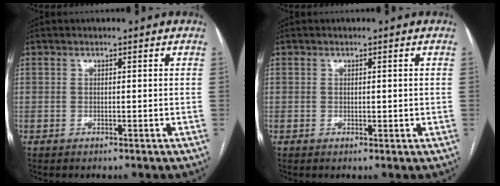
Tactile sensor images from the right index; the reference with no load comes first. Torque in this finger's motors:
{"motor_torque": [-0.23, 0.55, 0.05, 0.03]}